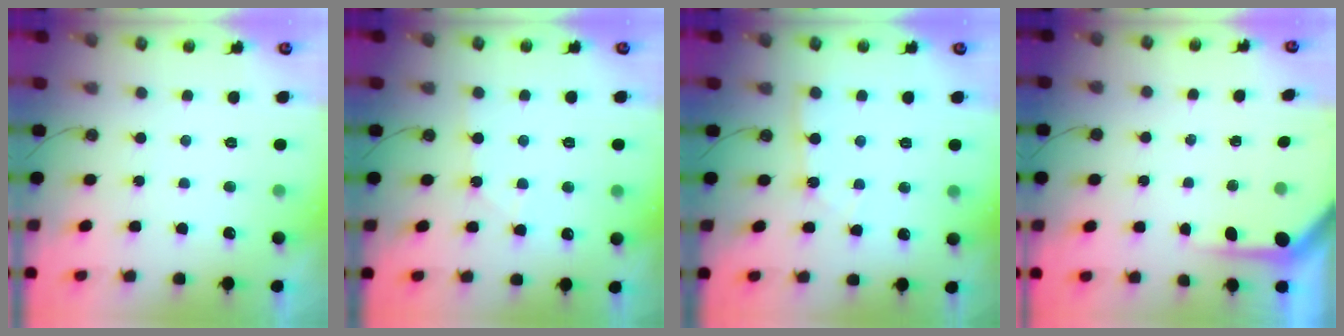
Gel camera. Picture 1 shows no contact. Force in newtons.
{"total": 3.9, "press": 3.8, "slide": 0.6}
{"total": 4.9, "press": 4.8, "slide": 0.8}
{"total": 3.6, "press": 3.6, "slide": 0.4}